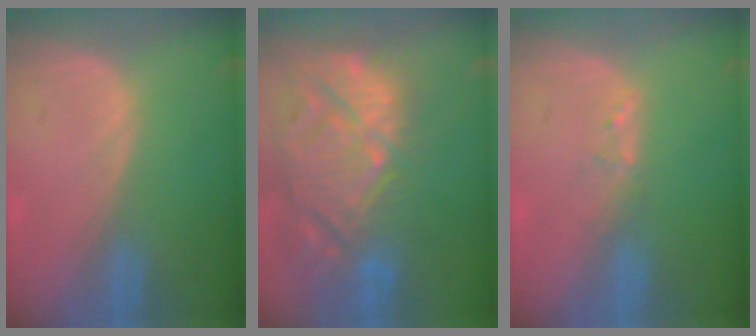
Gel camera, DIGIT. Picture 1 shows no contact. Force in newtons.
{"total": 15.0, "press": 12.9, "slide": 7.7}
{"total": 1.2, "press": 1.1, "slide": 0.2}